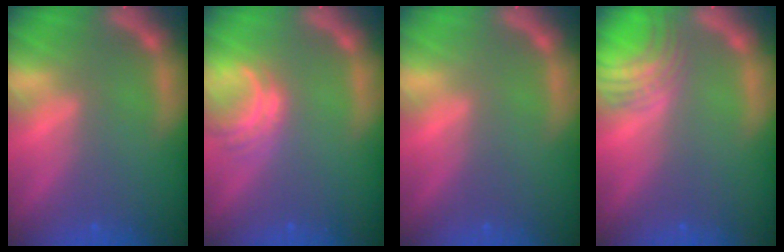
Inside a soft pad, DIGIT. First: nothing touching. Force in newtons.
{"total": 3.0}
{"total": 0.0}
{"total": 5.0}